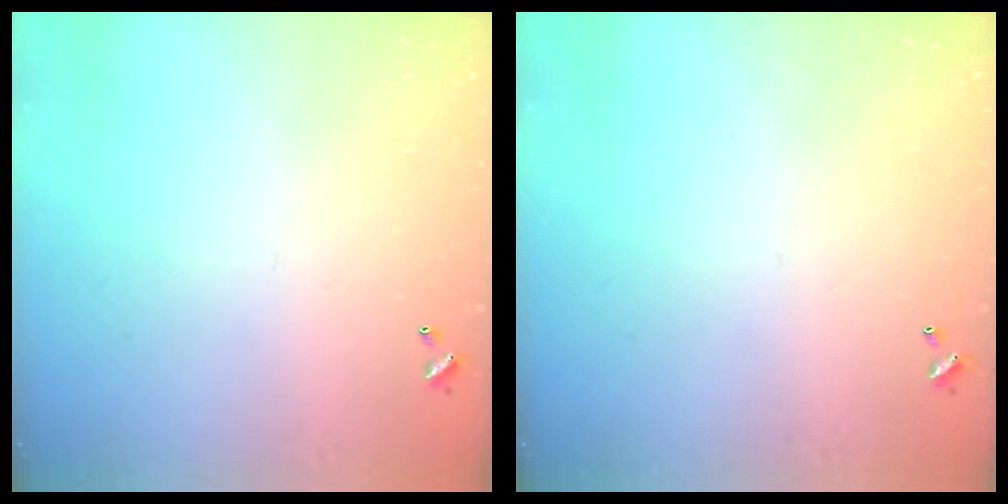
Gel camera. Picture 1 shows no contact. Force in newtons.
{"total": 0.0}